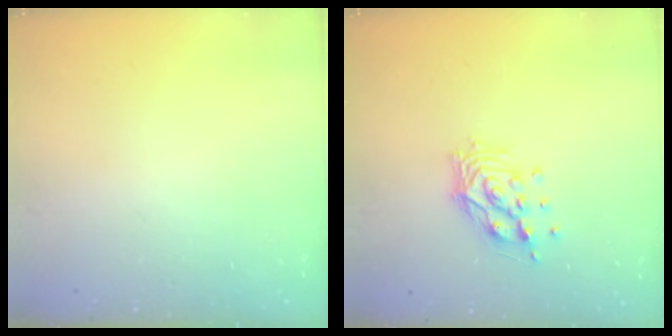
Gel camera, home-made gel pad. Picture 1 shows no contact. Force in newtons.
{"total": 10.1, "press": 10.0, "slide": 1.1}